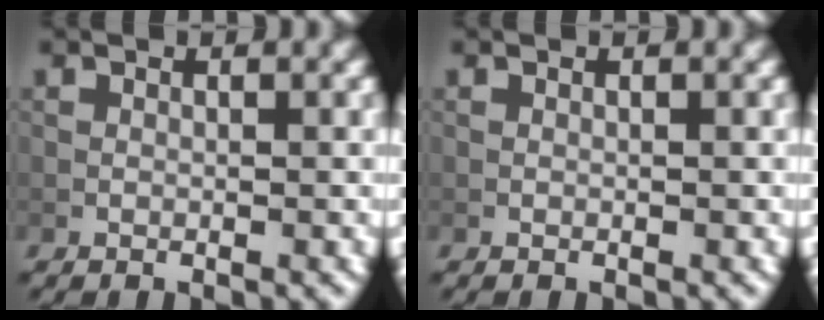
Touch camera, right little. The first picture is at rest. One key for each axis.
{"total": 0.0}